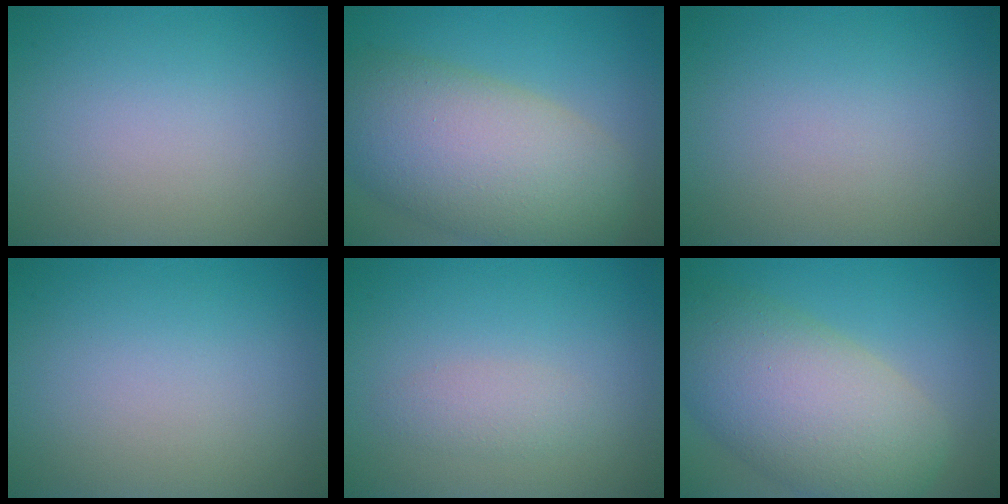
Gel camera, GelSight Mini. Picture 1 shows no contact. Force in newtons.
{"total": 11.2, "press": 11.2, "slide": 0.6}
{"total": 0.0}
{"total": 0.0}
{"total": 1.6, "press": 1.6, "slide": 0.1}
{"total": 10.1, "press": 10.0, "slide": 0.7}